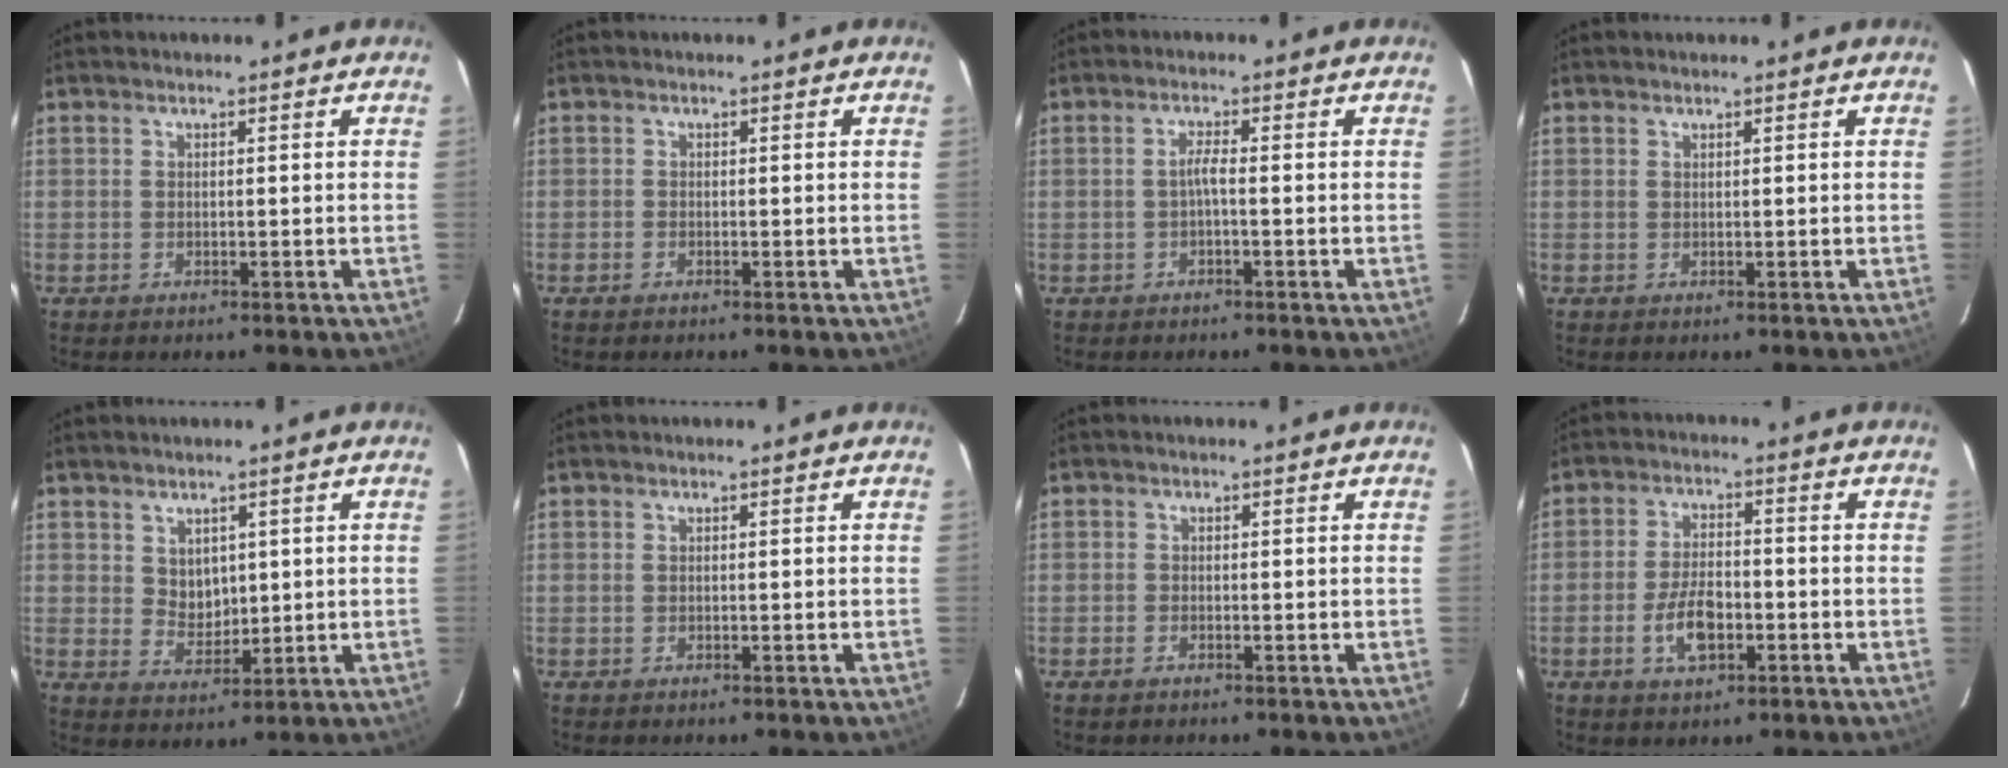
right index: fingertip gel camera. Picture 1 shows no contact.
{"total": 0.6, "force": [-0.5, 0.3, 0.2], "torque": [-0.003, -0.001, -0.012]}
{"total": 2.5, "force": [-1.0, 0.0, 2.3], "torque": [-0.047, 0.005, -0.018]}
{"total": 0.0}
{"total": 4.3, "force": [1.8, 3.4, 1.9], "torque": [-0.028, 0.000, 0.041]}
{"total": 0.0}
{"total": 1.1, "force": [-0.9, 0.5, 0.4], "torque": [-0.008, -0.002, -0.019]}
{"total": 7.2, "force": [-2.7, 3.6, 5.6], "torque": [-0.116, 0.002, -0.046]}